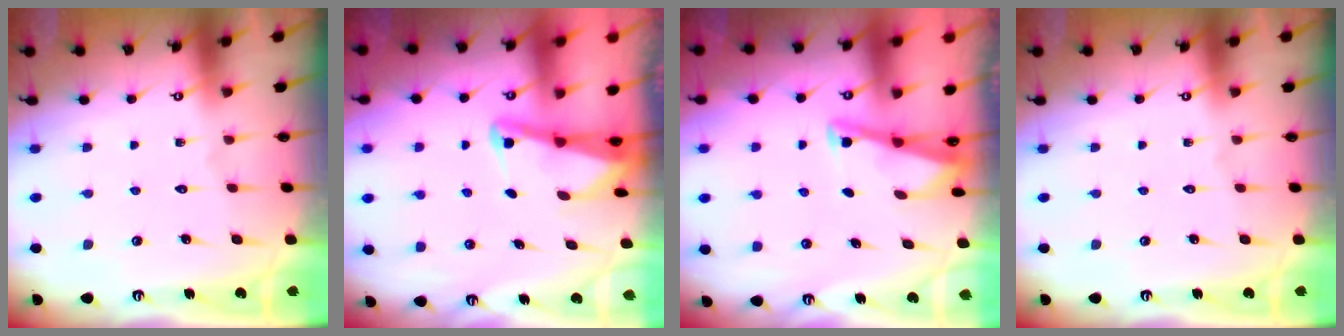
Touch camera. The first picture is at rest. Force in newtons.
{"total": 2.7, "press": 2.6, "slide": 0.6}
{"total": 2.9, "press": 2.9, "slide": 0.4}
{"total": 0.0}